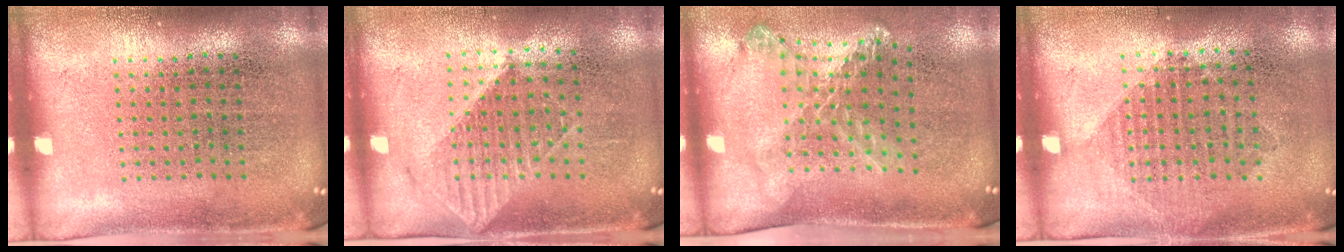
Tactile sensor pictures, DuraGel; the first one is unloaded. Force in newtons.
{"total": 1.1, "press": 1.0, "slide": 0.3}
{"total": 1.7, "press": 1.3, "slide": 1.0}
{"total": 1.0, "press": 0.9, "slide": 0.5}